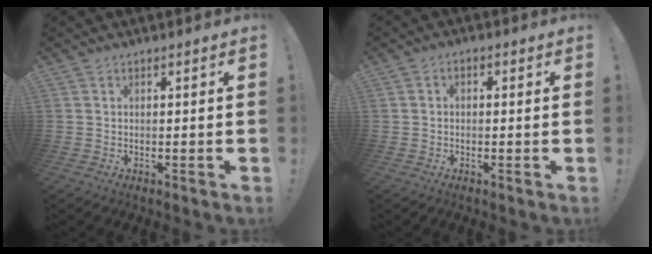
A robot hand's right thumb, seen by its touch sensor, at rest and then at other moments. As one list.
[{"total": 1.7, "force": [-1.1, 0.9, 1.0], "torque": [-0.019, 0.011, -0.019]}]